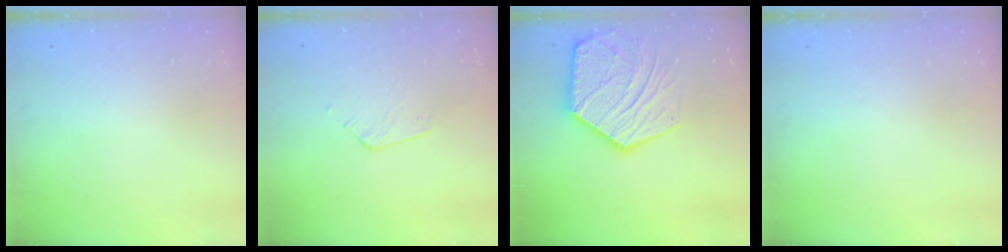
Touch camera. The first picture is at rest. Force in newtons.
{"total": 3.7, "press": 3.7, "slide": 0.3}
{"total": 18.6, "press": 18.6, "slide": 1.5}
{"total": 0.0}